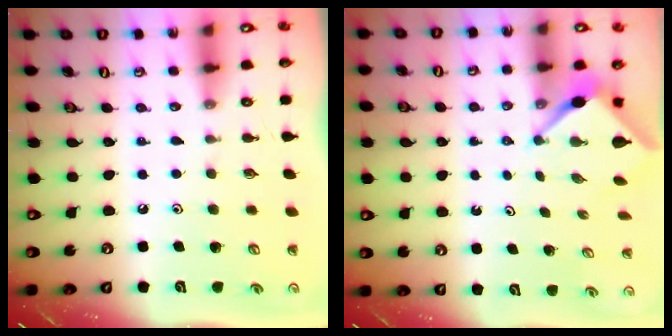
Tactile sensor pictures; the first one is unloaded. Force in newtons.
{"total": 3.1, "press": 3.1, "slide": 0.2}